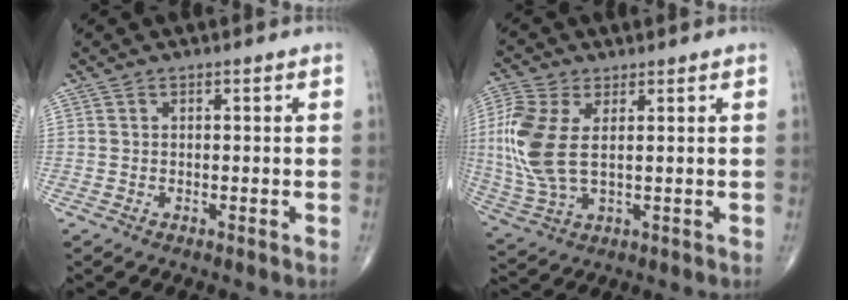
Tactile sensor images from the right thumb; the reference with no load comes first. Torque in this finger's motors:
{"motor_torque": [-0.57, 1.15, 1.21, 0.41, 0.17]}